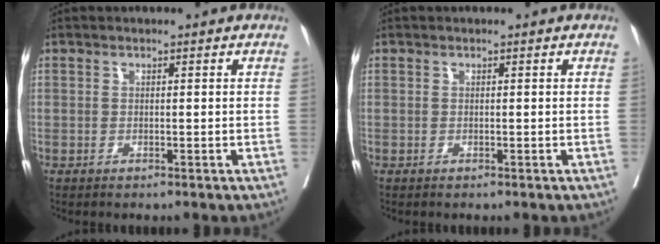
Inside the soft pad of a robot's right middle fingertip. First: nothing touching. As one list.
[{"total": 0.0}]